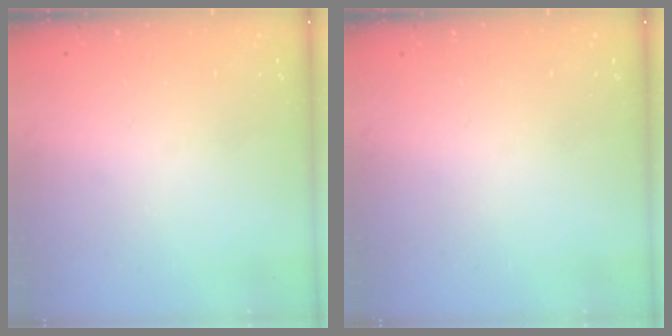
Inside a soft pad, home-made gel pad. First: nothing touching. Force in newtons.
{"total": 0.0}